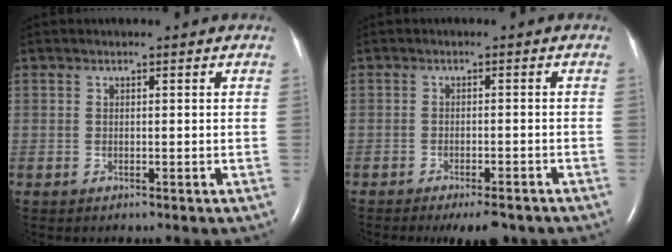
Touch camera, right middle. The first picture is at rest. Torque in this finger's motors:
{"motor_torque": [0.83, -0.80, 0.09, 0.02]}